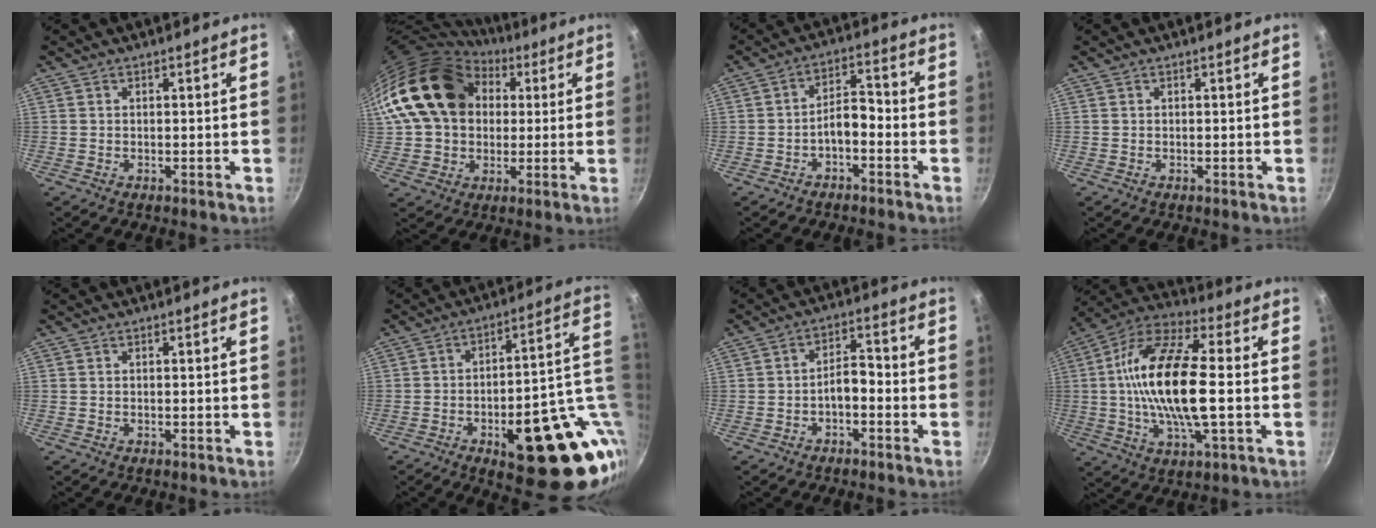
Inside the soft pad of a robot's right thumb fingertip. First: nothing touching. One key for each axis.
{"total": 20.2, "fx": 5.8, "fy": 15.2, "fz": 11.9, "tx": -0.186, "ty": 0.022, "tz": 0.098}
{"total": 5.2, "fx": -2.5, "fy": 2.5, "fz": 3.8, "tx": -0.049, "ty": 0.039, "tz": -0.044}
{"total": 0.0}
{"total": 0.0}
{"total": 25.1, "fx": -4.7, "fy": 10.1, "fz": 22.5, "tx": -0.245, "ty": 0.008, "tz": -0.047}
{"total": 4.4, "fx": -2.0, "fy": 2.1, "fz": 3.3, "tx": -0.042, "ty": 0.032, "tz": -0.035}
{"total": 19.9, "fx": -0.4, "fy": 7.2, "fz": 18.5, "tx": -0.354, "ty": 0.022, "tz": -0.024}